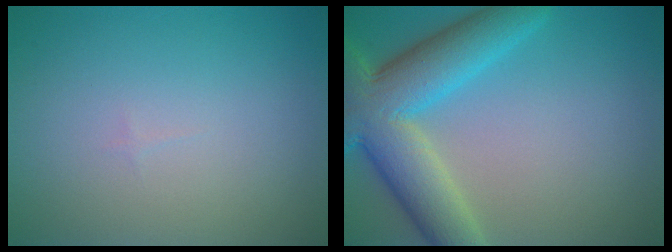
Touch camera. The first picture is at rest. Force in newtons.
{"total": 9.4, "press": 9.4, "slide": 0.5}